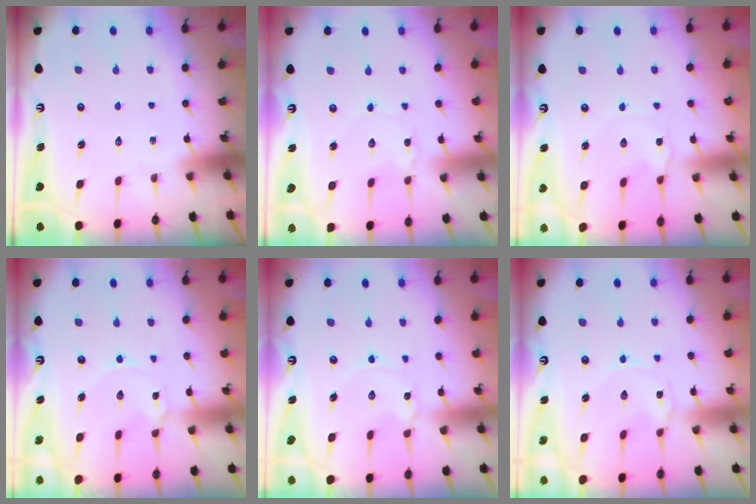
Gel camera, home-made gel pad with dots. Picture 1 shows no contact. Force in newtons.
{"total": 0.9, "press": 0.9, "slide": 0.1}
{"total": 0.0}
{"total": 1.4, "press": 1.3, "slide": 0.1}
{"total": 1.6, "press": 1.6, "slide": 0.1}
{"total": 0.0}